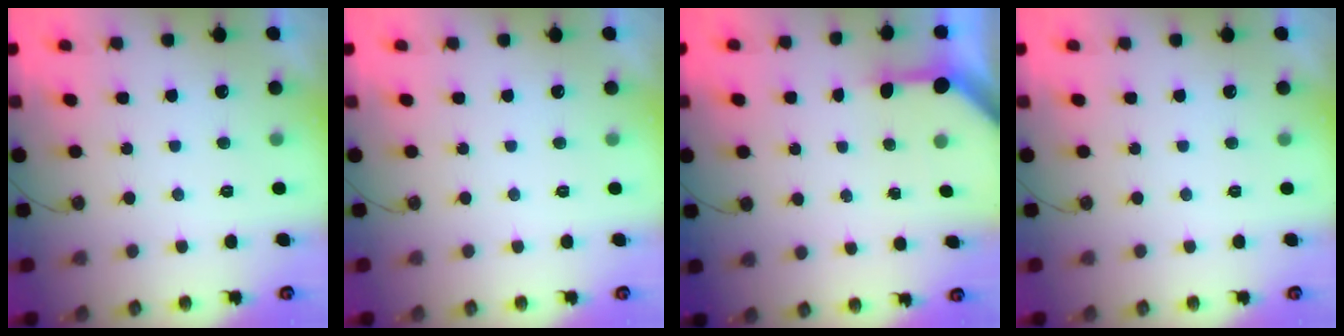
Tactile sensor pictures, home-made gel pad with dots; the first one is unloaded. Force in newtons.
{"total": 0.0}
{"total": 3.3, "press": 3.3, "slide": 0.4}
{"total": 0.0}